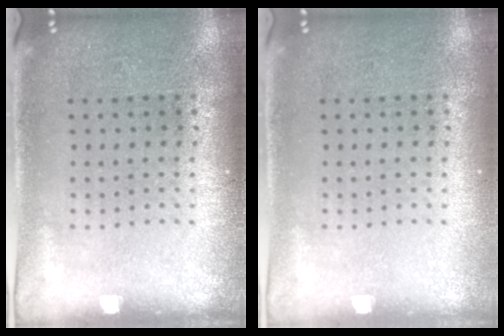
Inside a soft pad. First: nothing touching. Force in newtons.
{"total": 0.0}